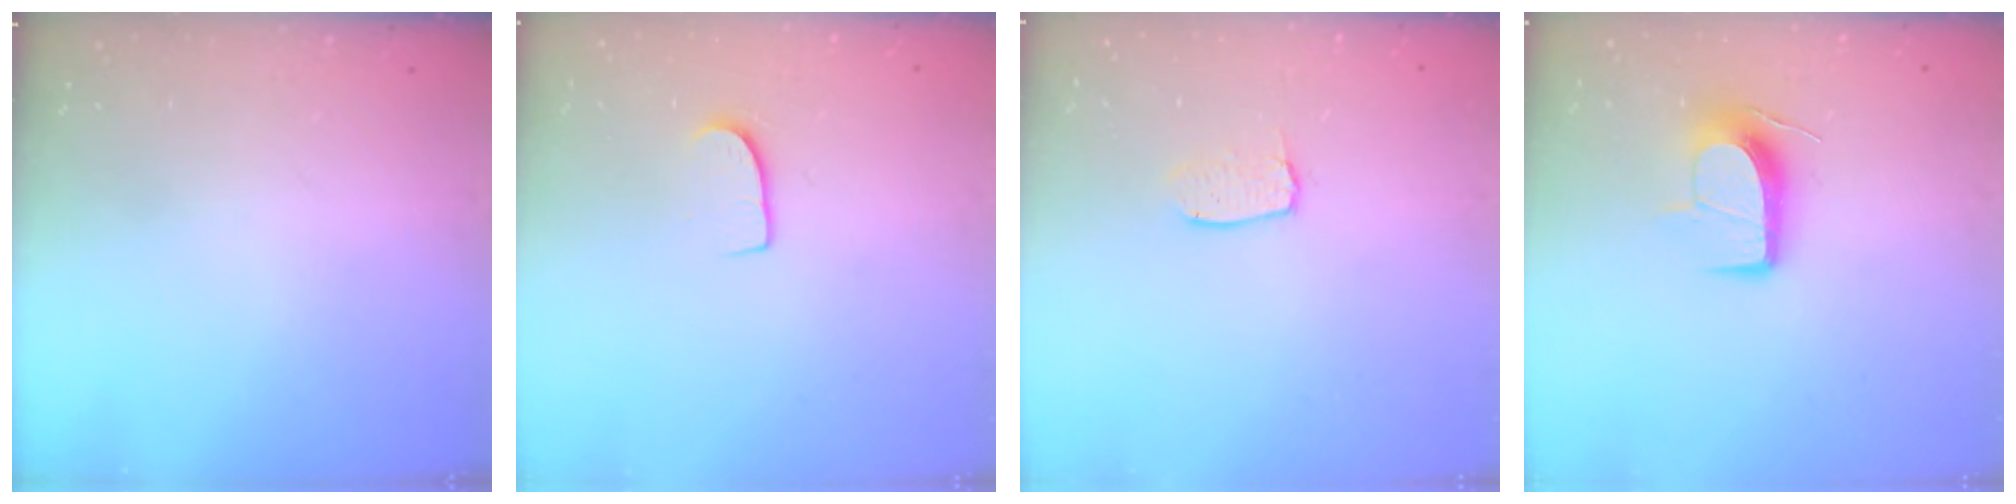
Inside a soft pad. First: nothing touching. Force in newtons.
{"total": 6.4, "press": 6.4, "slide": 0.6}
{"total": 4.5, "press": 4.4, "slide": 0.3}
{"total": 10.9, "press": 10.9, "slide": 0.2}